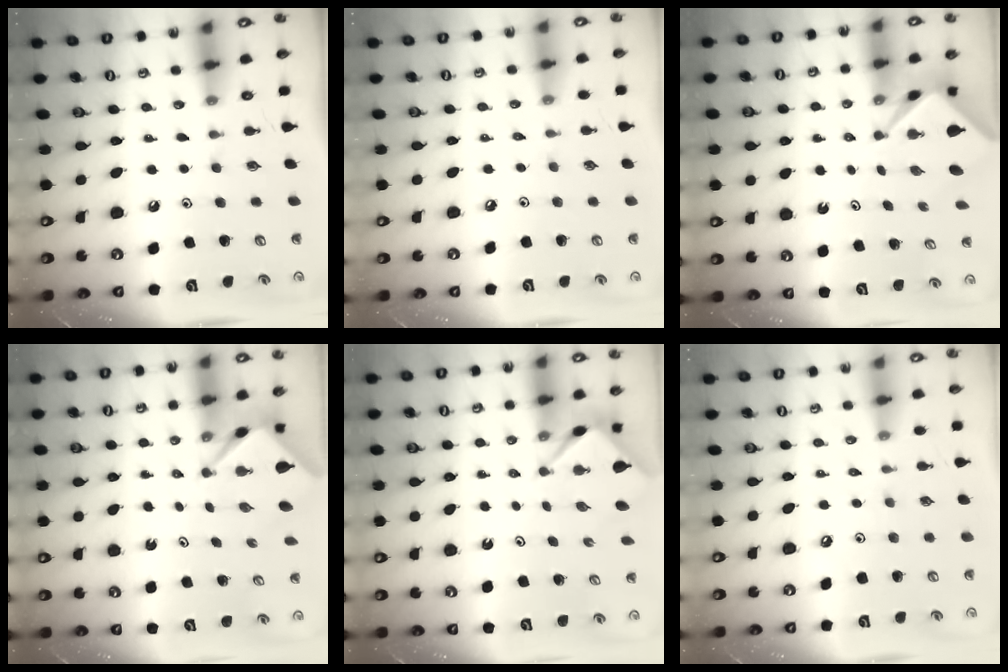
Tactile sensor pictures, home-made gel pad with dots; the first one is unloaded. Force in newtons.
{"total": 1.7, "press": 1.7, "slide": 0.4}
{"total": 2.3, "press": 2.3, "slide": 0.3}
{"total": 2.6, "press": 2.6, "slide": 0.1}
{"total": 3.0, "press": 3.0, "slide": 0.3}
{"total": 3.6, "press": 3.6, "slide": 0.6}